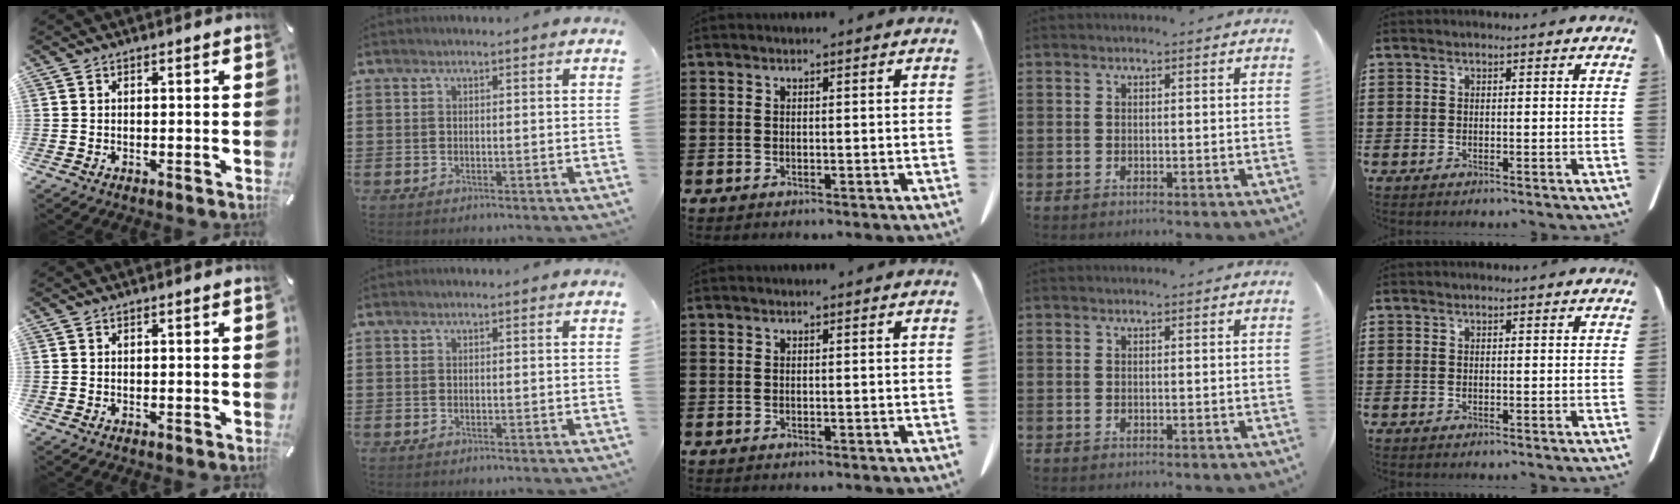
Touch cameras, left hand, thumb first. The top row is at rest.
{}